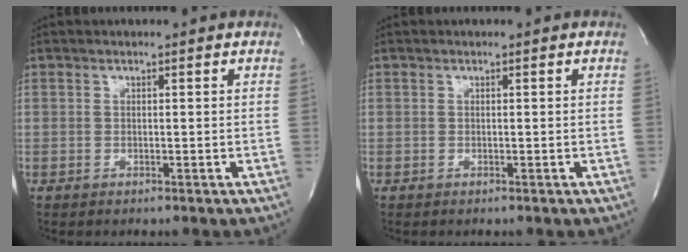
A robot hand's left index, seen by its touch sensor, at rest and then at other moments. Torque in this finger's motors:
{"motor_torque": [0.00, 0.00, 0.00, 0.00]}